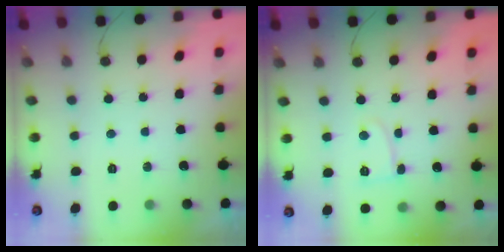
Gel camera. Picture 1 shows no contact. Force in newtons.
{"total": 5.0, "press": 4.9, "slide": 0.6}